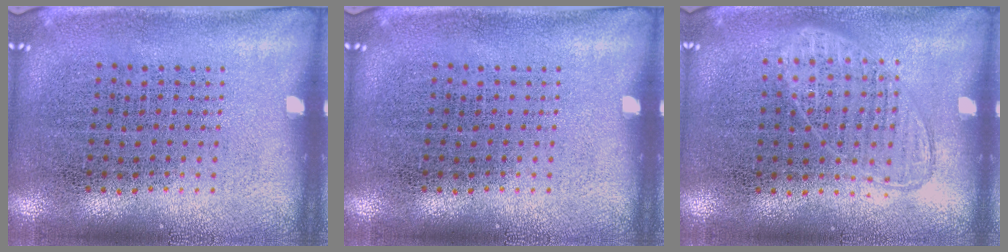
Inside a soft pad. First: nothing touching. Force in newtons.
{"total": 0.0}
{"total": 0.9, "press": 0.8, "slide": 0.3}